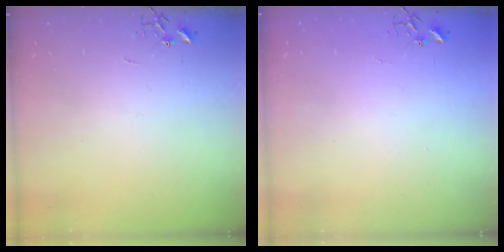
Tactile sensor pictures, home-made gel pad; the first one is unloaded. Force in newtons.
{"total": 1.3, "press": 1.2, "slide": 0.1}